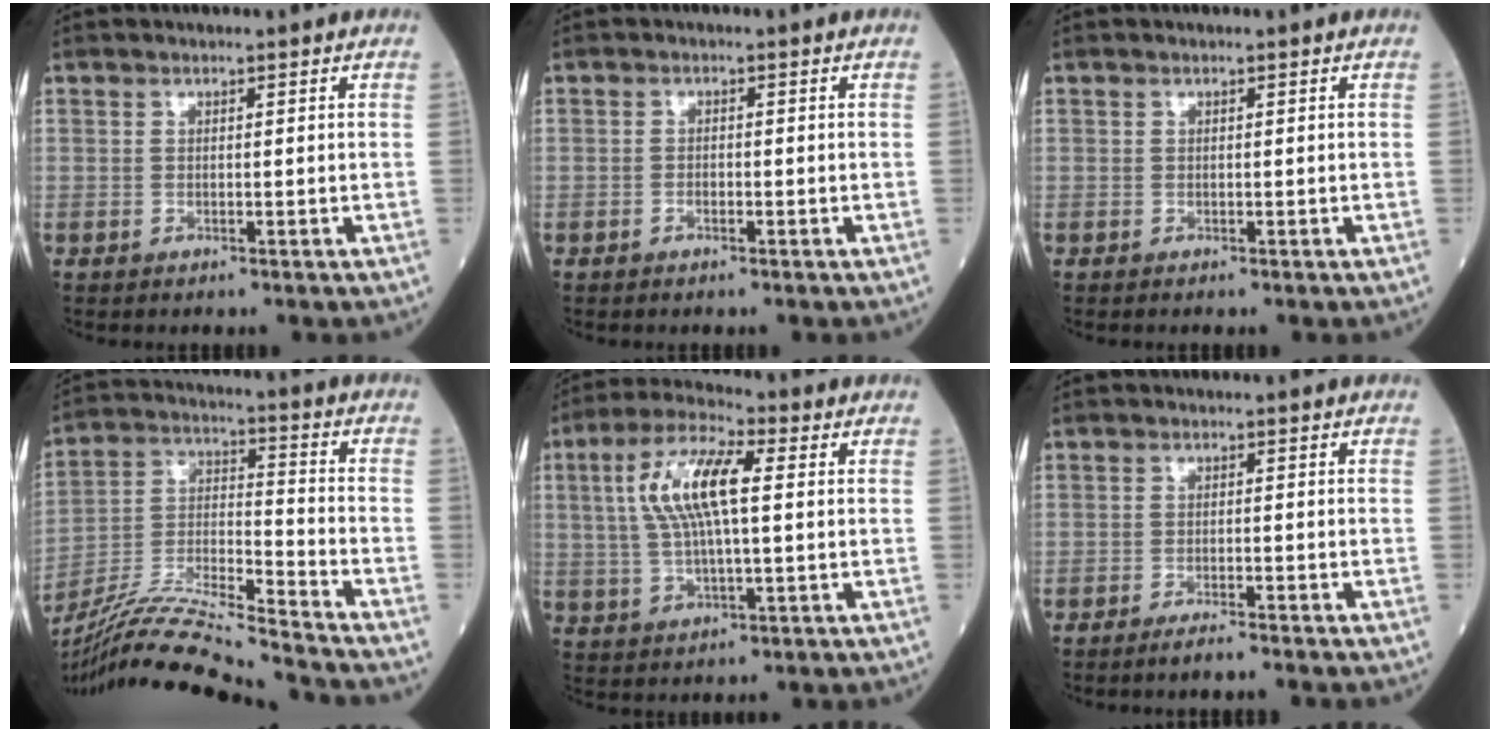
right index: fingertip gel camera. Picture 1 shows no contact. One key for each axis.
{"total": 0.8, "fx": -0.4, "fy": 0.4, "fz": 0.5, "tx": -0.012, "ty": 0.003, "tz": -0.007}
{"total": 0.0}
{"total": 19.3, "fx": -17.6, "fy": -0.7, "fz": 8.1, "tx": -0.168, "ty": -0.018, "tz": -0.316}
{"total": 11.0, "fx": 2.0, "fy": 2.8, "fz": 10.5, "tx": -0.218, "ty": 0.021, "tz": 0.038}
{"total": 2.5, "fx": -2.2, "fy": -0.3, "fz": 1.2, "tx": -0.026, "ty": -0.003, "tz": -0.037}